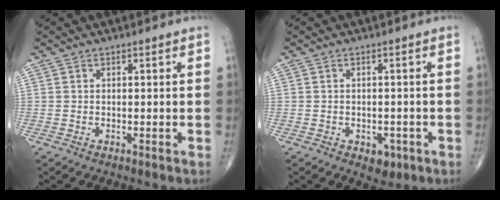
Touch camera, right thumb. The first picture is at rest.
{"total": 3.3, "force": [-1.4, 2.2, 2.0], "torque": [-0.012, 0.002, -0.013]}